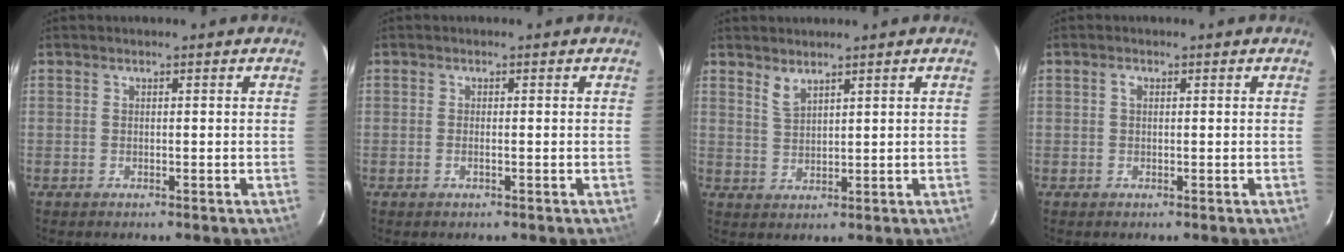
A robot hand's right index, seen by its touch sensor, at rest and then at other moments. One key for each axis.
{"total": 0.9, "fx": -0.3, "fy": 0.1, "fz": 0.9, "tx": -0.018, "ty": 0.001, "tz": -0.006}
{"total": 2.7, "fx": 2.3, "fy": 0.6, "fz": 1.3, "tx": -0.024, "ty": 0.001, "tz": 0.046}
{"total": 0.9, "fx": 0.2, "fy": 0.6, "fz": 0.6, "tx": -0.012, "ty": 0.005, "tz": 0.002}